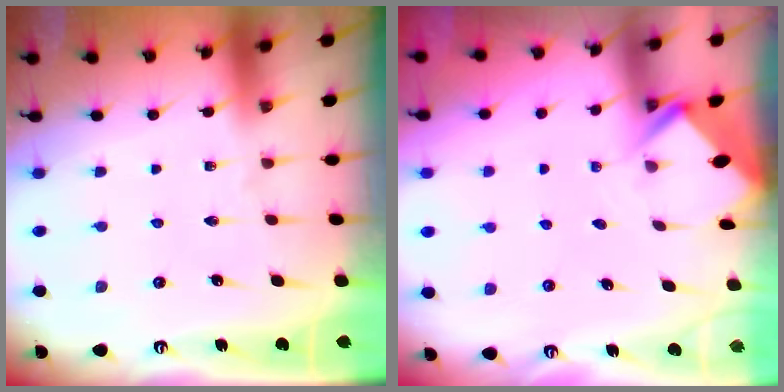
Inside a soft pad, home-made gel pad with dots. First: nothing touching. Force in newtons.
{"total": 2.7, "press": 2.7, "slide": 0.2}